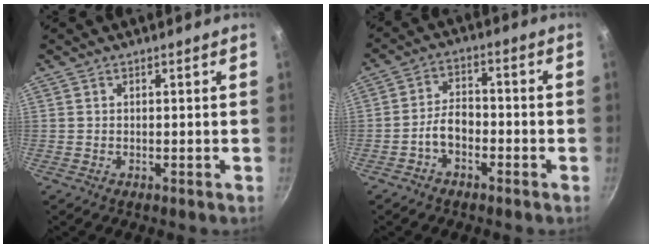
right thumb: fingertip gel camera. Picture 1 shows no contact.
{"total": 5.6, "force": [-2.6, 3.4, 3.6], "torque": [-0.049, 0.036, -0.050]}